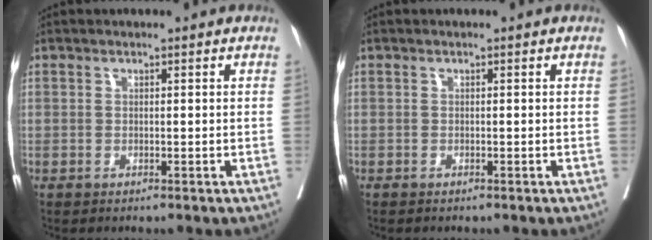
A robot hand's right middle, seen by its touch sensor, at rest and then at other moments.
{"total": 0.0}